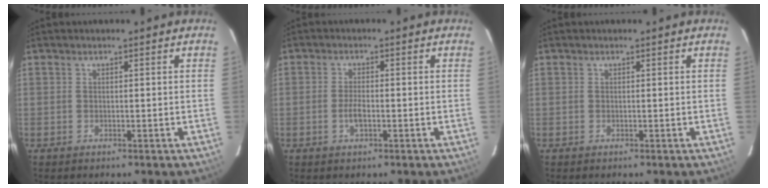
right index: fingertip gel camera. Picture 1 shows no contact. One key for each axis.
{"total": 2.8, "fx": -0.9, "fy": 1.1, "fz": 2.4, "tx": -0.050, "ty": 0.000, "tz": -0.018}
{"total": 0.0}